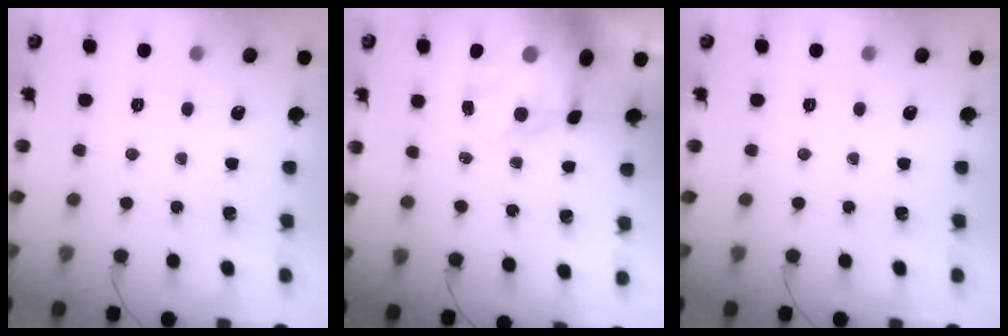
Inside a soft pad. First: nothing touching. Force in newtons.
{"total": 12.0, "press": 11.5, "slide": 3.4}
{"total": 0.0}